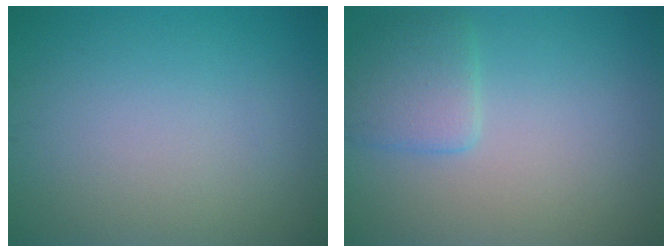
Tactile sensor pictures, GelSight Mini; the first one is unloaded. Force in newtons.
{"total": 2.7, "press": 2.7, "slide": 0.2}